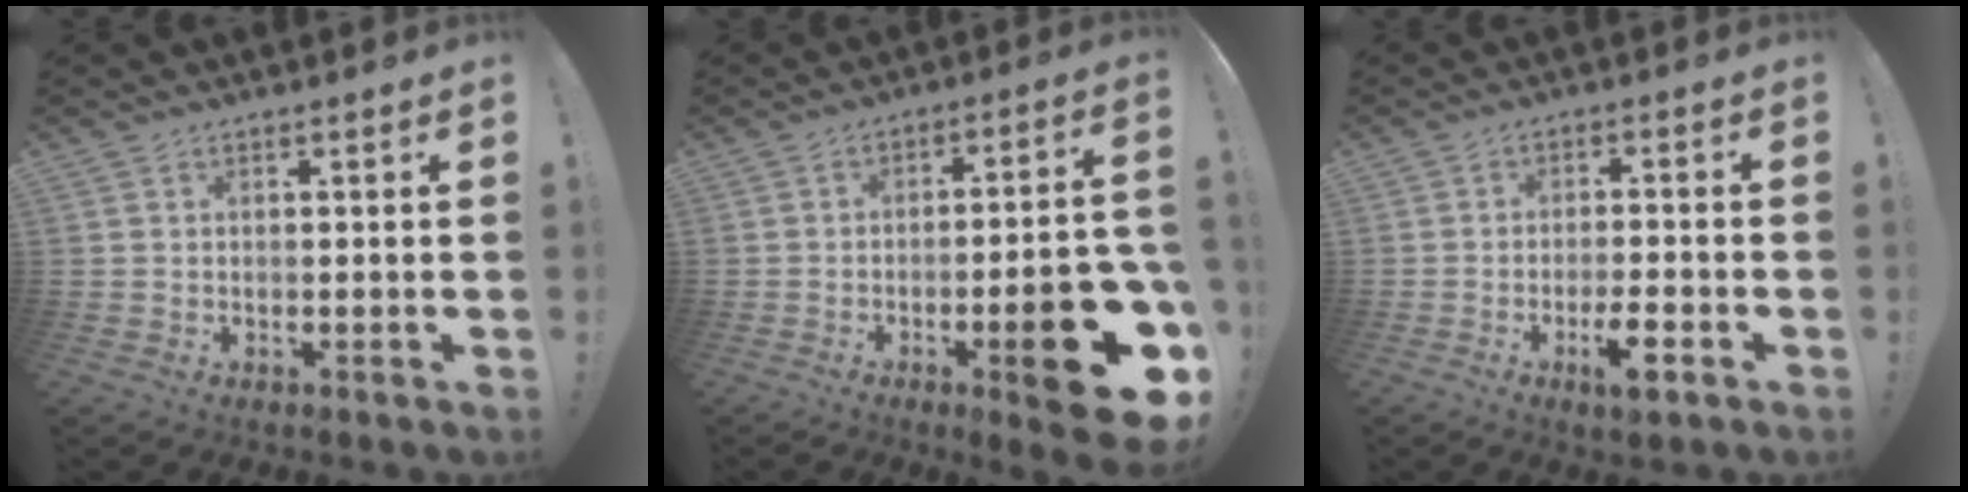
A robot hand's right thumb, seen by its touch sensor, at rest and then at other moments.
{"total": 18.4, "force": [-6.9, 4.7, 16.4], "torque": [-0.209, 0.032, -0.092]}
{"total": 7.1, "force": [-3.6, 1.3, 5.9], "torque": [-0.098, 0.010, -0.063]}